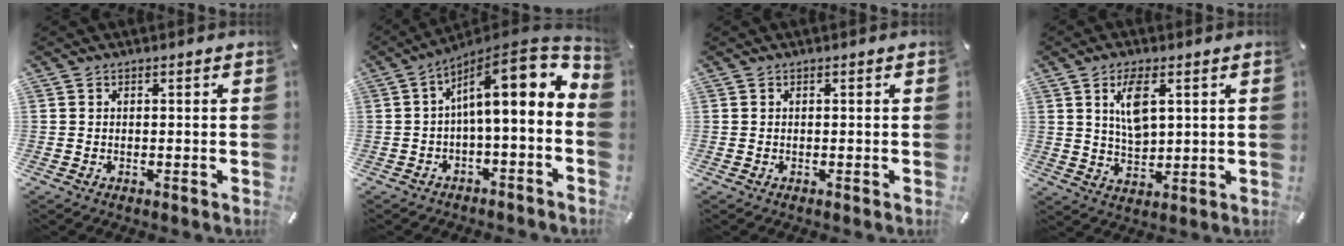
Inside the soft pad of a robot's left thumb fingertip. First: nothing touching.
{"total": 13.7, "force": [3.8, 3.9, 12.6], "torque": [-0.184, -0.036, 0.060]}
{"total": 0.0}
{"total": 7.5, "force": [3.0, 3.4, 6.0], "torque": [-0.112, -0.002, 0.051]}